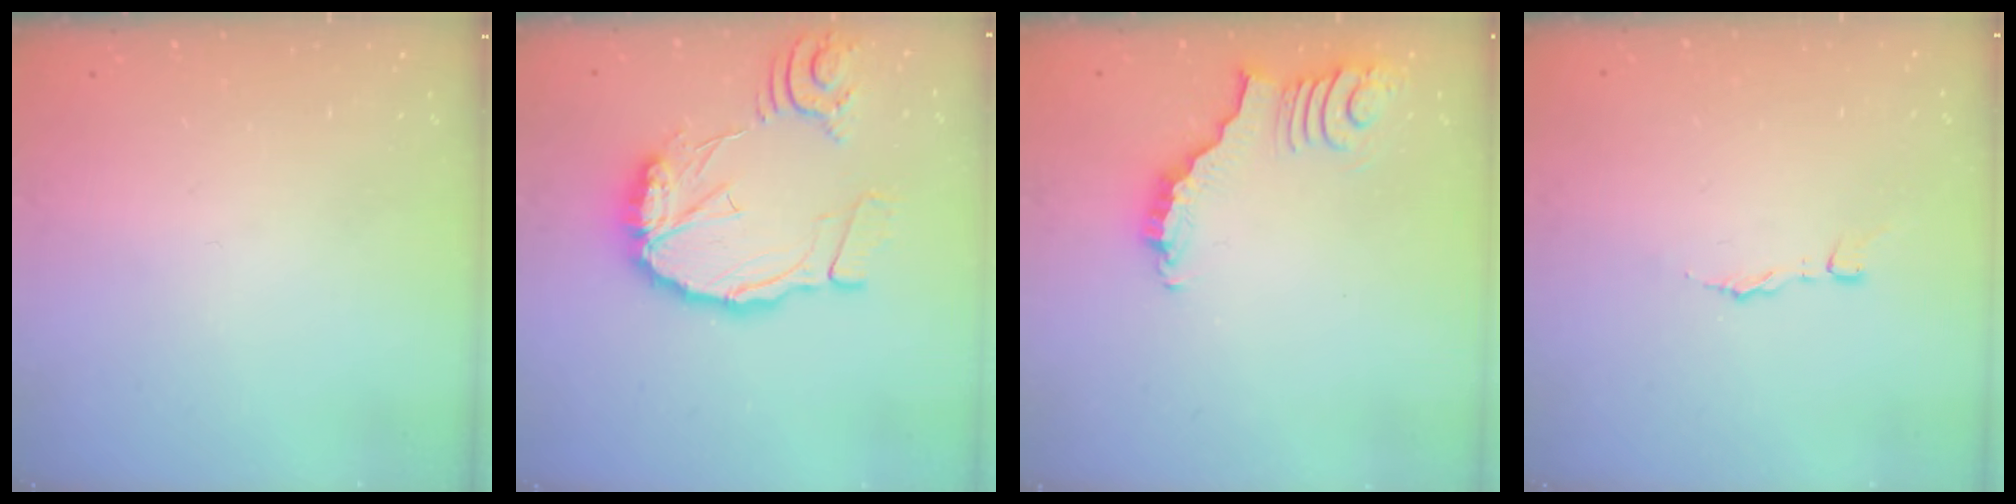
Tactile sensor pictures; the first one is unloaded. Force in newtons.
{"total": 16.8, "press": 16.7, "slide": 1.8}
{"total": 3.7, "press": 3.7, "slide": 0.7}
{"total": 3.5, "press": 3.5, "slide": 0.3}